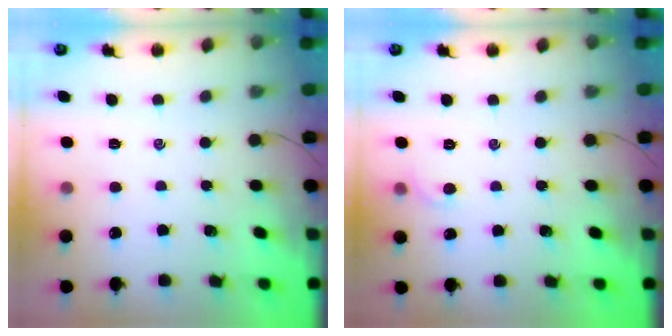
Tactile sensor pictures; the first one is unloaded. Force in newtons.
{"total": 3.1, "press": 2.9, "slide": 1.0}